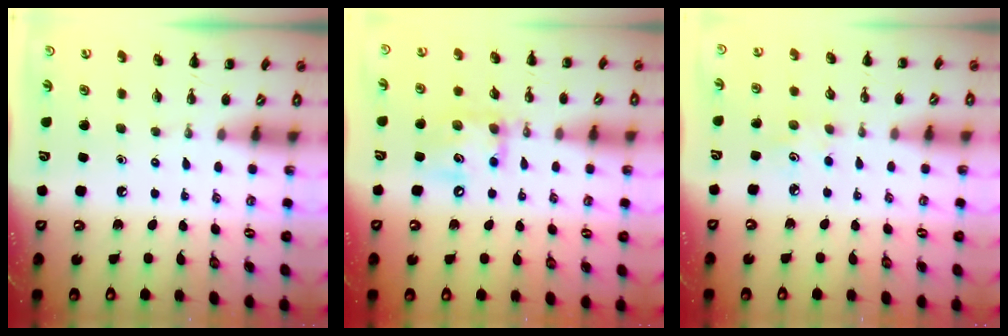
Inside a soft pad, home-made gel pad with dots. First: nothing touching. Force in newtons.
{"total": 12.5, "press": 12.3, "slide": 2.2}
{"total": 2.9, "press": 2.8, "slide": 0.8}